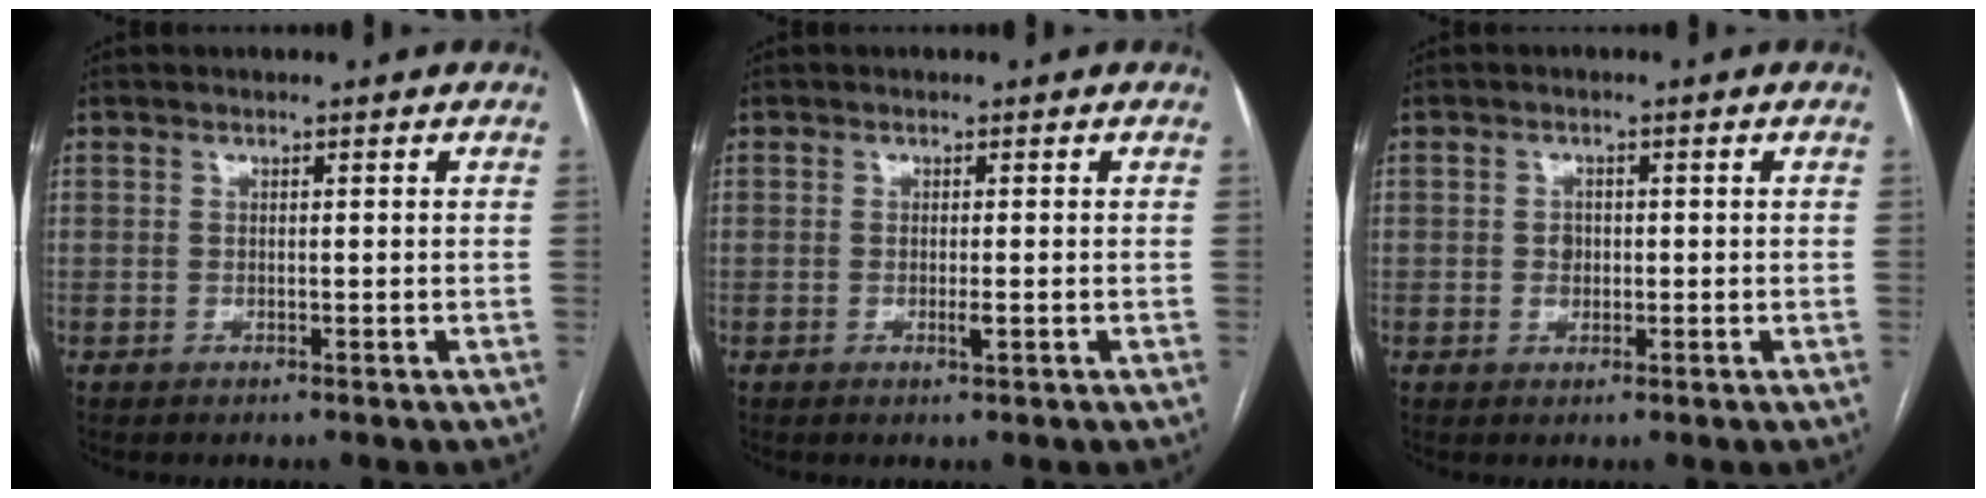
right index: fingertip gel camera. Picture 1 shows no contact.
{"total": 1.2, "force": [-0.3, 0.2, 1.1], "torque": [-0.021, -0.003, -0.004]}
{"total": 1.9, "force": [-0.1, 1.6, 1.0], "torque": [-0.014, 0.003, 0.001]}